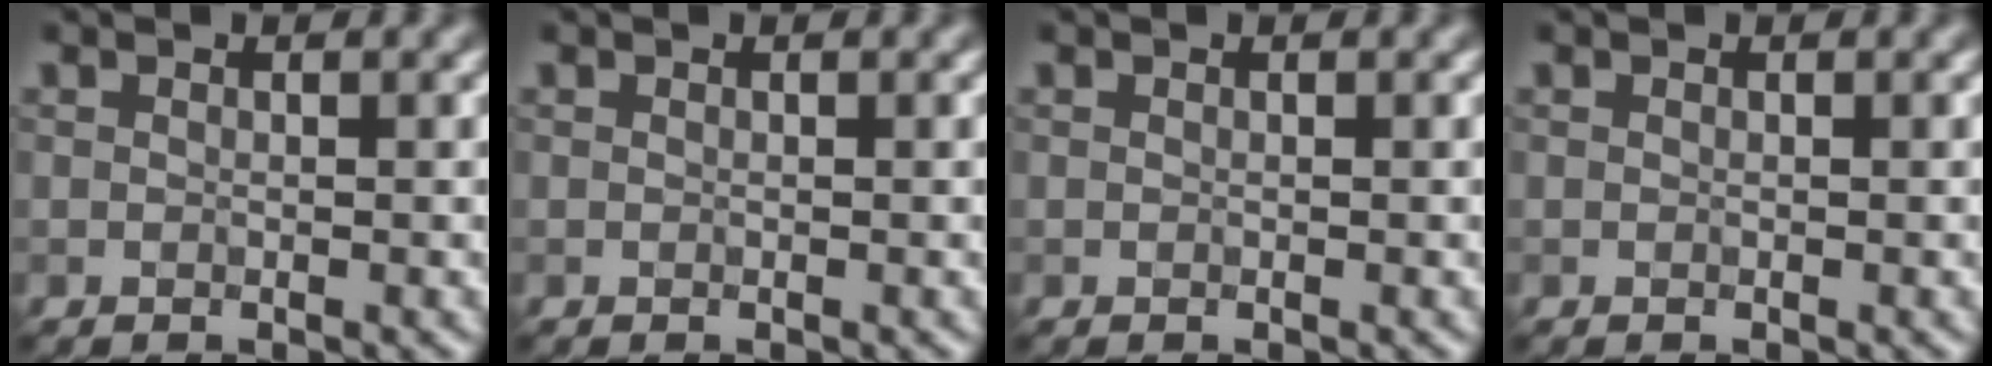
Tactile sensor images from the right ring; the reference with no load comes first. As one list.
[{"total": 0.0}, {"total": 0.0}, {"total": 0.0}]